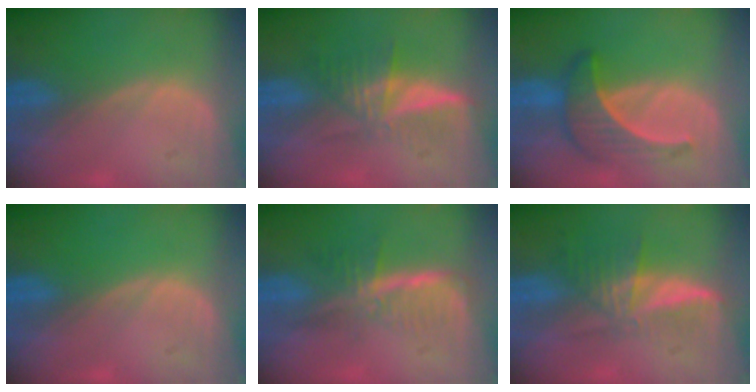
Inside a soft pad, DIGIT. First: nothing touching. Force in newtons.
{"total": 6.1, "press": 5.3, "slide": 3.0}
{"total": 6.3, "press": 6.1, "slide": 1.6}
{"total": 0.0}
{"total": 6.0, "press": 5.2, "slide": 2.9}
{"total": 5.9, "press": 5.5, "slide": 2.3}